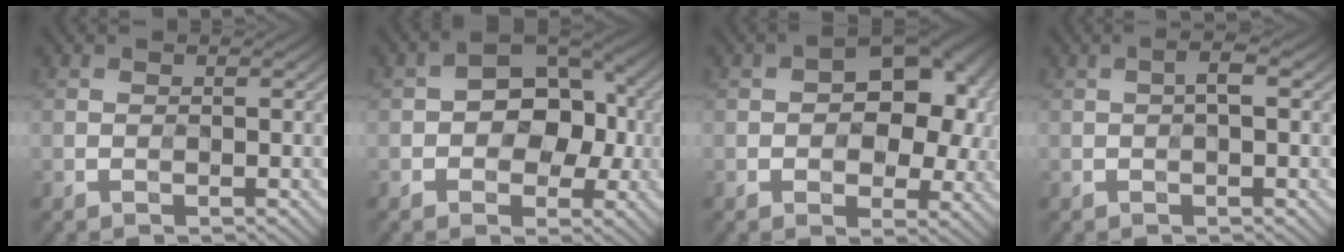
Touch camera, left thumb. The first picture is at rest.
{"total": 8.1, "force": [-0.4, 5.7, 5.7], "torque": [-0.066, 0.008, -0.020]}
{"total": 11.5, "force": [1.1, 7.3, 8.9], "torque": [-0.109, 0.009, 0.011]}
{"total": 1.5, "force": [0.2, 0.4, 1.4], "torque": [-0.027, 0.007, 0.000]}